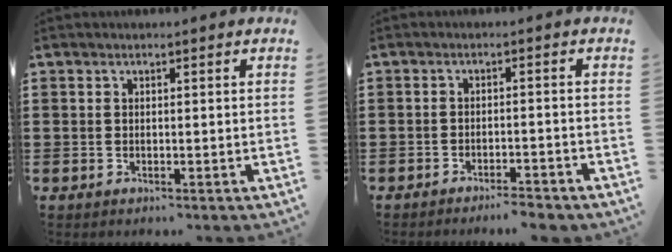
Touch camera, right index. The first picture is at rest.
{"total": 2.8, "force": [-2.8, 0.0, 0.6], "torque": [-0.014, -0.002, -0.057]}